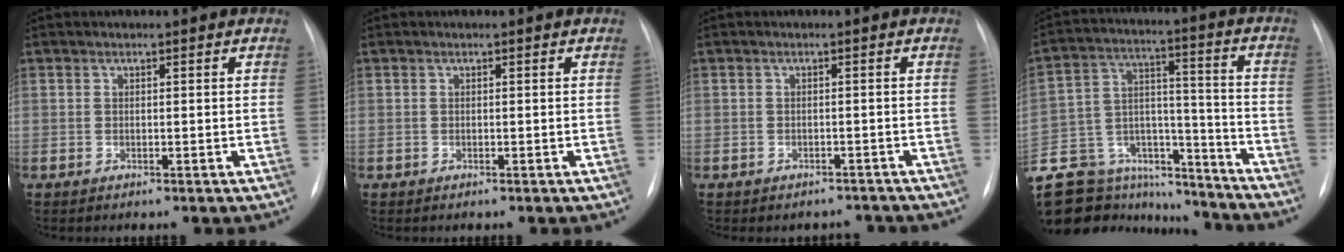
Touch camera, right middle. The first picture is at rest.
{"total": 0.0}
{"total": 3.5, "force": [-3.0, 1.8, -0.2], "torque": [0.005, 0.015, -0.039]}
{"total": 24.6, "force": [-20.8, 10.9, 7.2], "torque": [-0.181, 0.038, -0.319]}